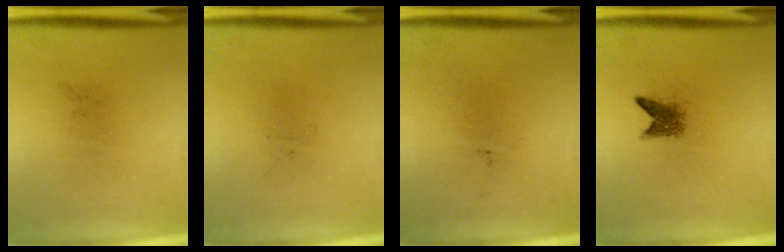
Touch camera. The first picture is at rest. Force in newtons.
{"total": 0.0}
{"total": 0.0}
{"total": 2.3}